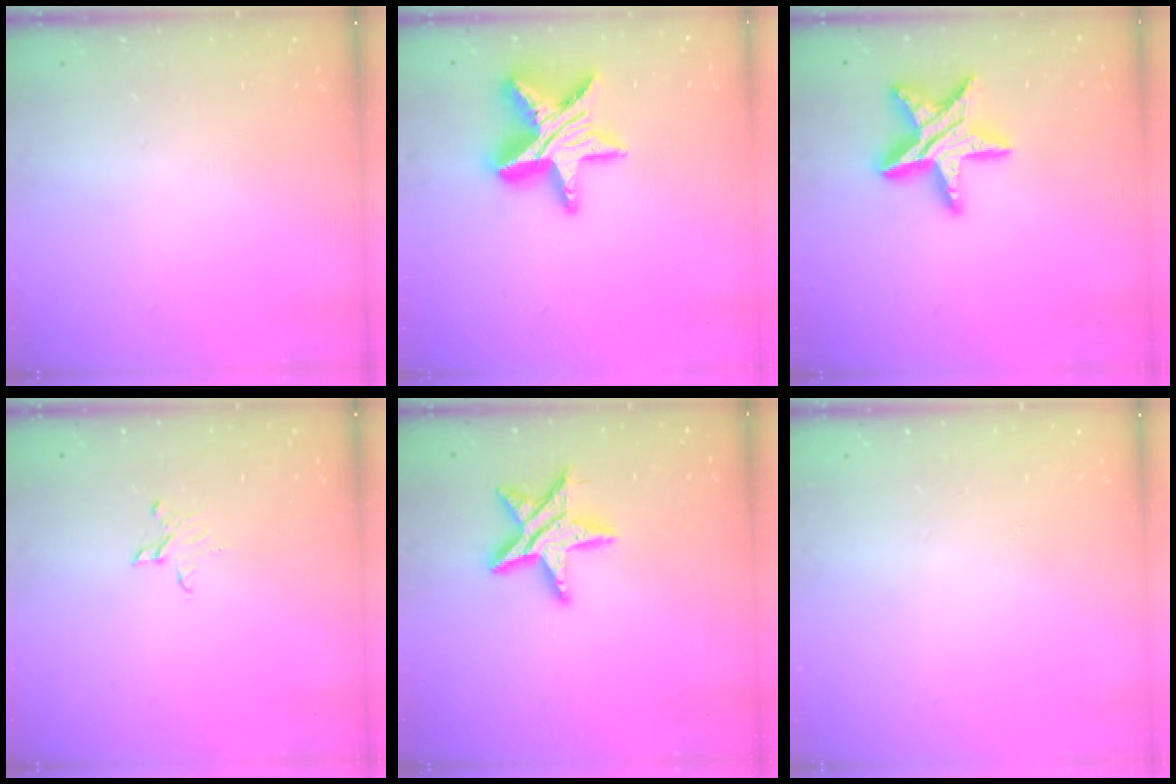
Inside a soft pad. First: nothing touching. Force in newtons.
{"total": 17.8, "press": 17.8, "slide": 1.2}
{"total": 16.6, "press": 16.6, "slide": 1.4}
{"total": 3.4, "press": 3.4, "slide": 0.3}
{"total": 11.8, "press": 11.8, "slide": 0.8}
{"total": 0.0}